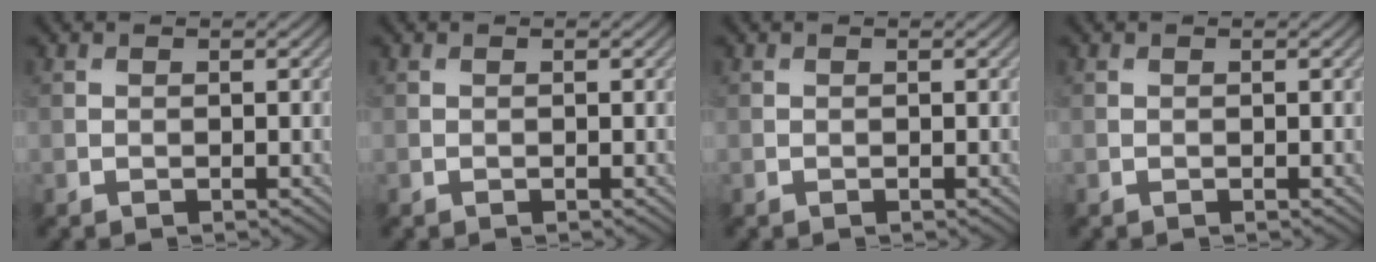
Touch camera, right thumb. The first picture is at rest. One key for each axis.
{"total": 0.0}
{"total": 0.0}
{"total": 0.0}